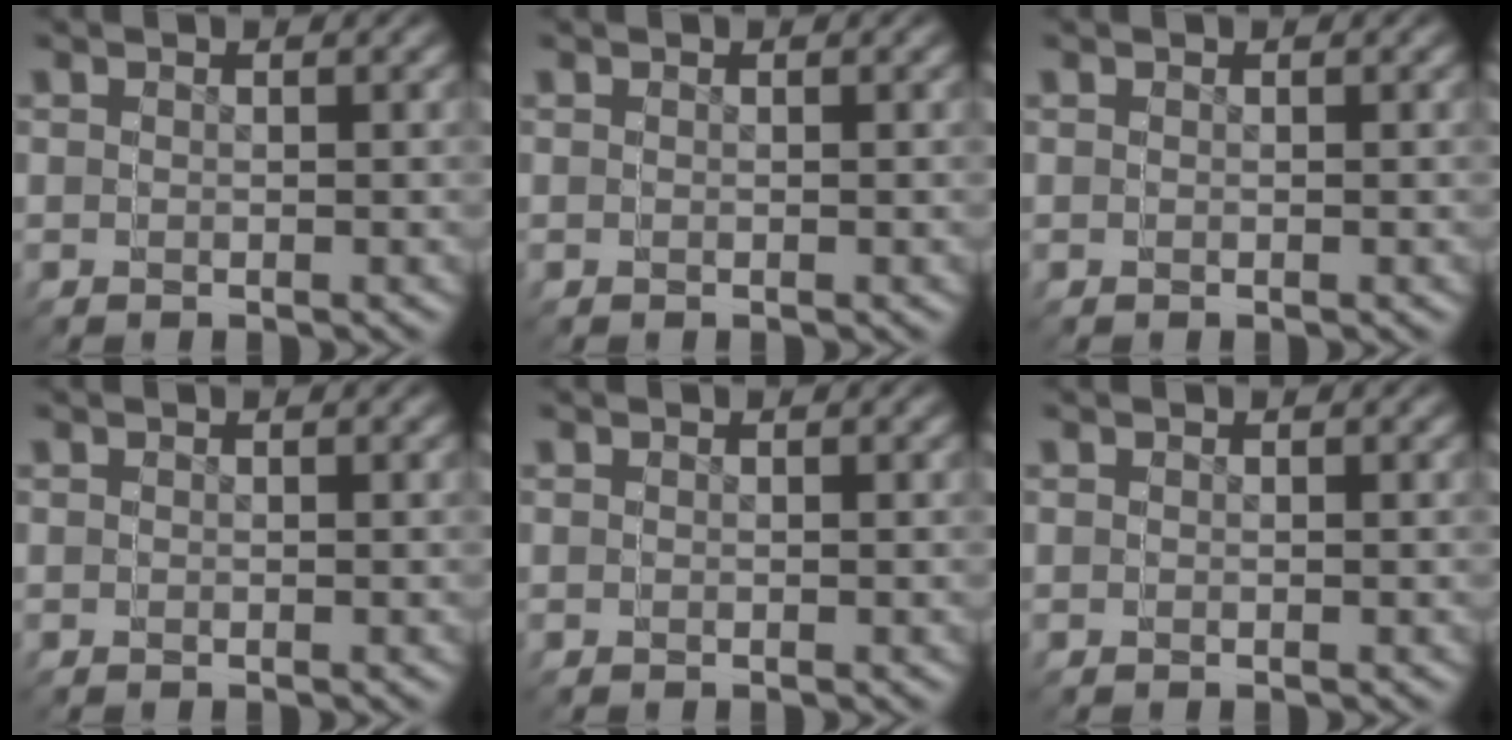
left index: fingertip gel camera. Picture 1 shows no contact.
{"total": 0.0}
{"total": 0.0}
{"total": 0.0}
{"total": 0.0}
{"total": 0.0}